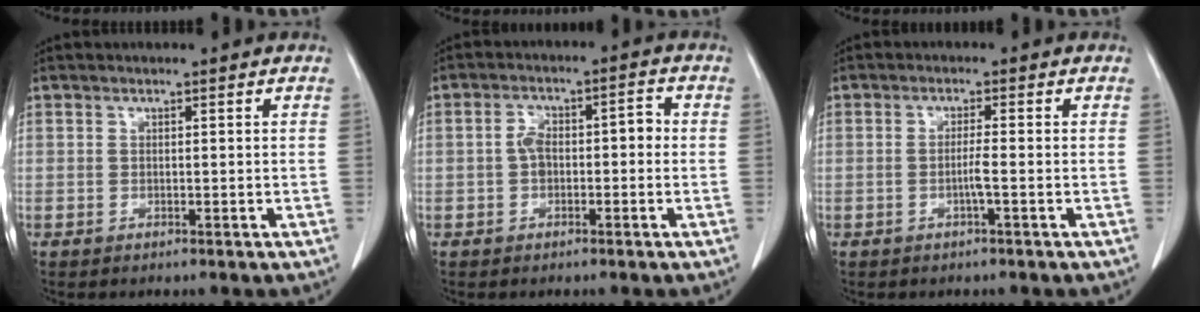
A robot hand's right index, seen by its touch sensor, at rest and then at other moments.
{"total": 5.2, "force": [-0.5, 2.7, 4.4], "torque": [-0.080, 0.035, -0.010]}
{"total": 2.0, "force": [-0.6, -0.3, 1.9], "torque": [-0.036, -0.001, -0.013]}